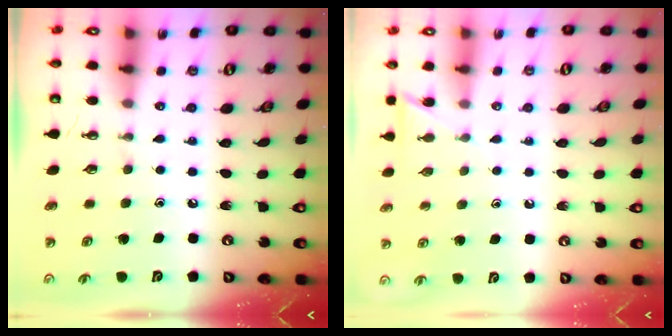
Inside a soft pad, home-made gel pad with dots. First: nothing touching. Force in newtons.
{"total": 5.1, "press": 5.1, "slide": 0.5}